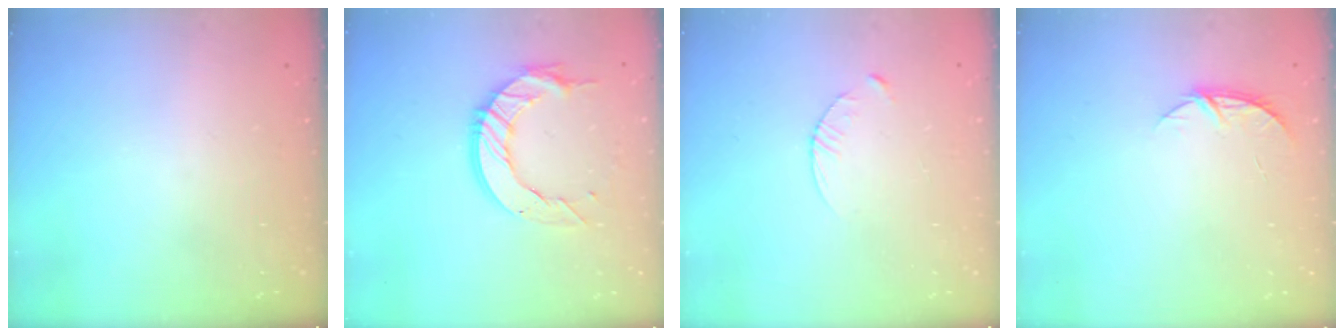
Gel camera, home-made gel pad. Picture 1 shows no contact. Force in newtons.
{"total": 12.5, "press": 12.4, "slide": 0.9}
{"total": 3.6, "press": 3.5, "slide": 0.4}
{"total": 4.6, "press": 4.6, "slide": 0.5}